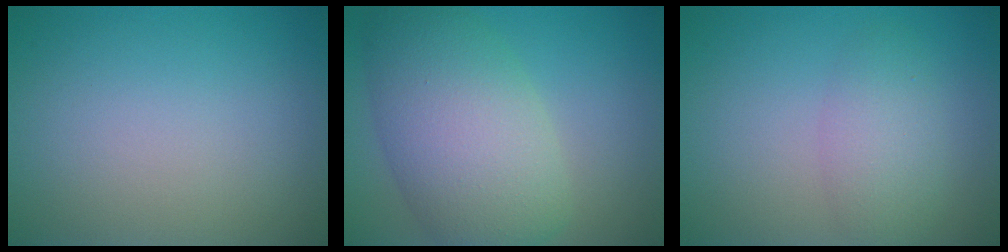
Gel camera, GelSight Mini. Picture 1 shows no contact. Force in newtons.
{"total": 8.9, "press": 8.9, "slide": 0.5}
{"total": 2.9, "press": 2.9, "slide": 0.2}